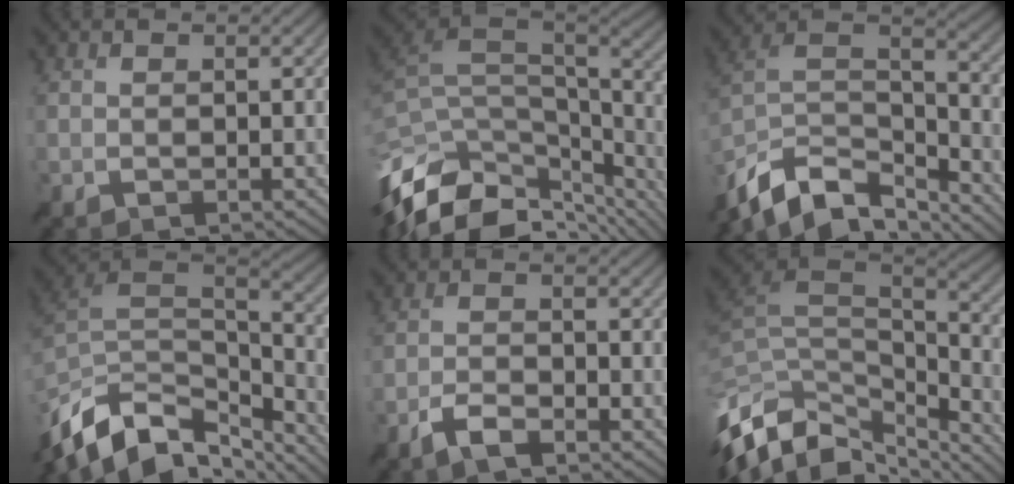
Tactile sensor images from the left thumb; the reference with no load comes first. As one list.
[{"total": 14.9, "force": [-6.1, 8.5, 10.7], "torque": [-0.276, -0.018, -0.090]}, {"total": 12.9, "force": [-9.7, 5.7, 6.4], "torque": [-0.154, 0.001, -0.175]}, {"total": 14.1, "force": [-8.8, 7.1, 8.4], "torque": [-0.229, -0.019, -0.146]}, {"total": 3.0, "force": [-2.2, 0.8, 1.9], "torque": [-0.043, 0.001, -0.050]}, {"total": 14.0, "force": [-7.5, 8.1, 8.6], "torque": [-0.240, -0.022, -0.120]}]